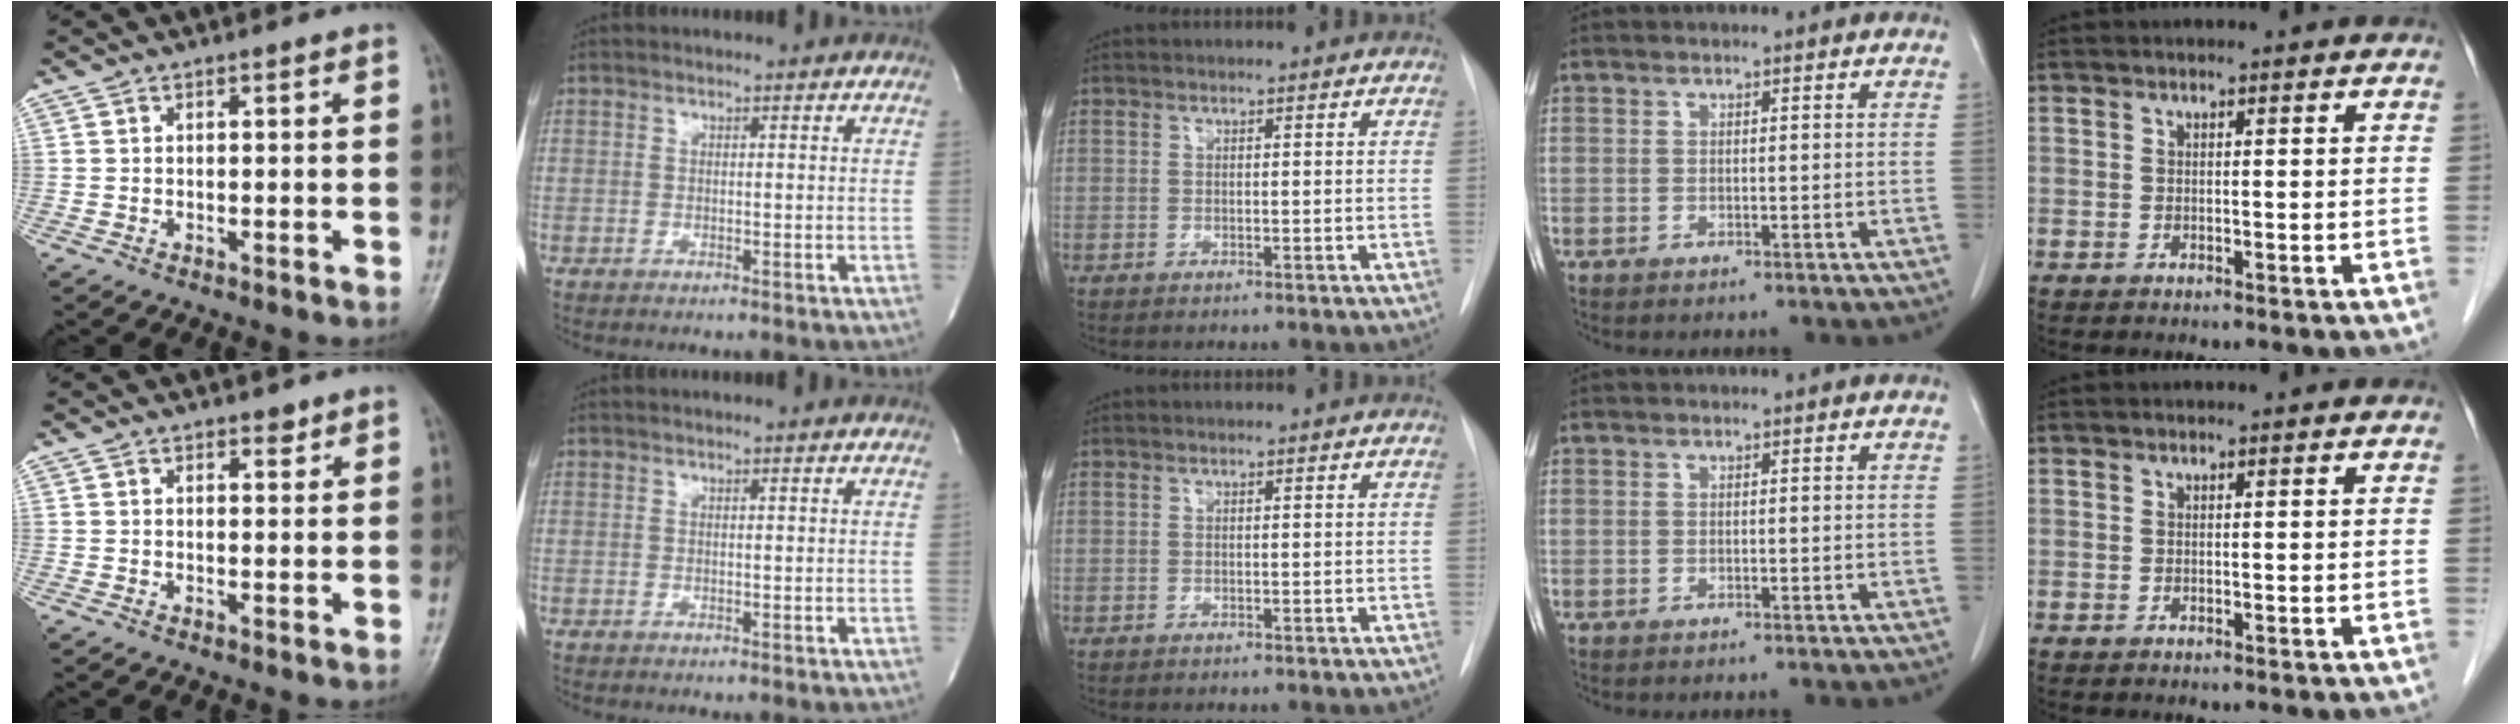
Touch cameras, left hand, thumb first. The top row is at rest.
{"thumb": {"total": 1.8, "force": [1.3, 0.9, 0.8], "torque": [0.001, -0.008, 0.018]}}